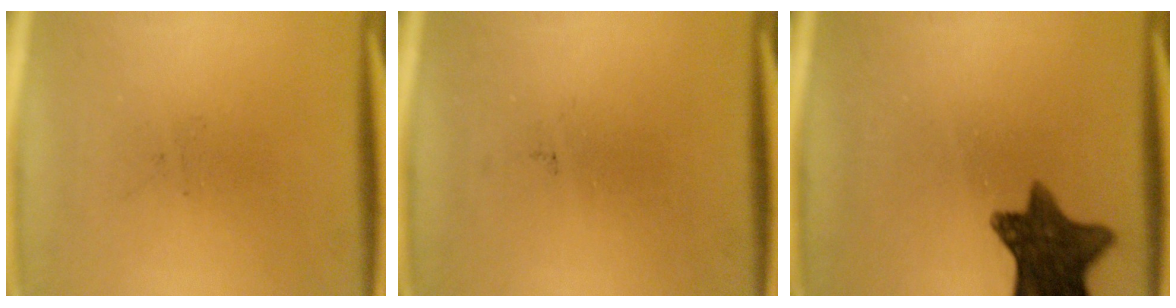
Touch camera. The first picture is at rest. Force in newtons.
{"total": 0.0}
{"total": 10.9}